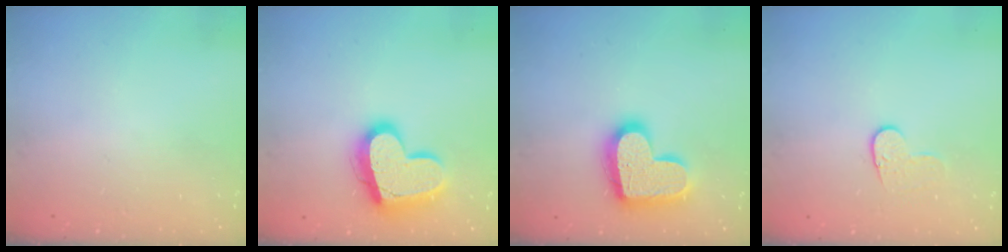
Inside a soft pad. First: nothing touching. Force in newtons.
{"total": 18.1, "press": 18.1, "slide": 1.6}
{"total": 18.7, "press": 18.6, "slide": 1.1}
{"total": 5.8, "press": 5.7, "slide": 0.4}